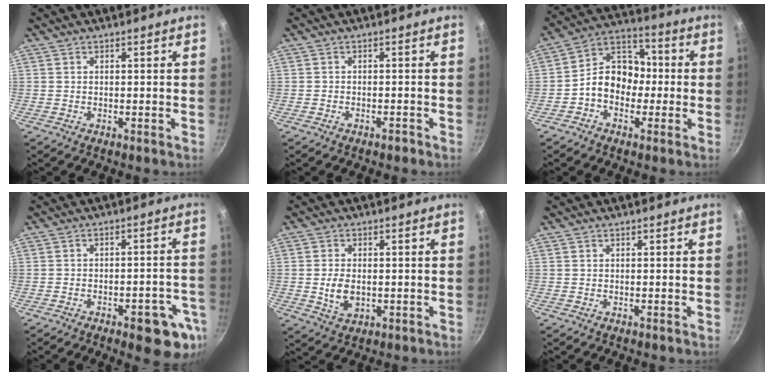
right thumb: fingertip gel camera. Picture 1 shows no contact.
{"total": 1.2, "force": [-0.9, 0.5, 0.4], "torque": [-0.007, 0.014, -0.009]}
{"total": 11.2, "force": [-1.7, 8.8, 6.7], "torque": [-0.063, 0.043, -0.051]}
{"total": 10.5, "force": [-5.1, 3.9, 8.3], "torque": [-0.064, 0.030, -0.058]}
{"total": 5.5, "force": [-0.4, 3.5, 4.2], "torque": [-0.074, -0.002, -0.002]}
{"total": 0.0}